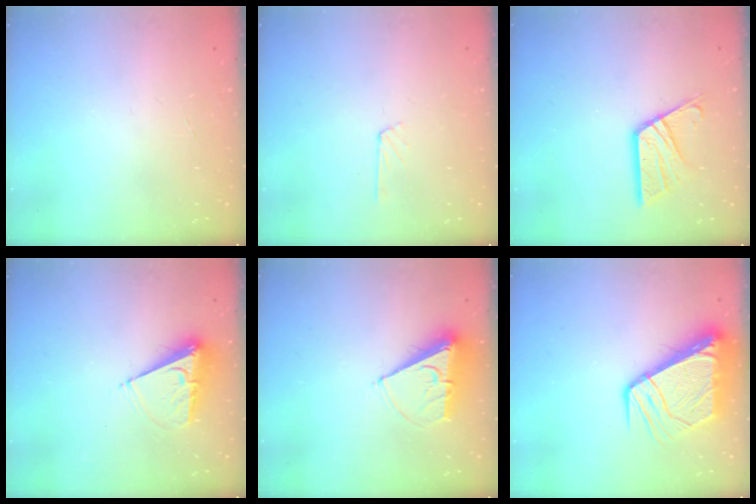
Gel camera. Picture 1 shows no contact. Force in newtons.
{"total": 2.9, "press": 2.9, "slide": 0.3}
{"total": 11.4, "press": 11.4, "slide": 1.1}
{"total": 8.7, "press": 8.6, "slide": 0.7}
{"total": 7.6, "press": 7.5, "slide": 0.5}
{"total": 14.6, "press": 14.5, "slide": 1.7}